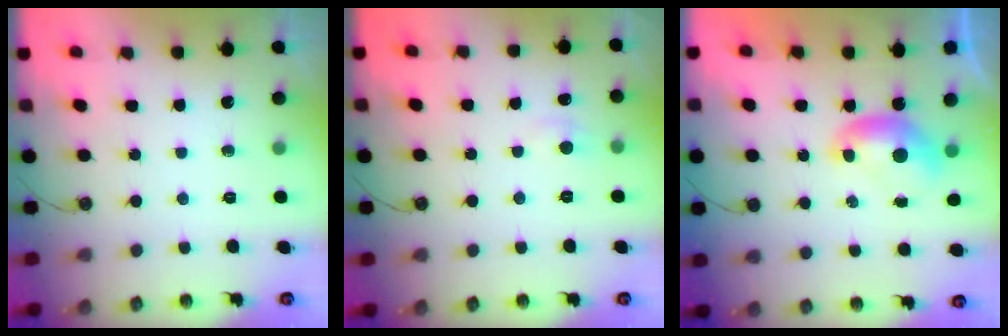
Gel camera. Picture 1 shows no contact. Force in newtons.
{"total": 1.3, "press": 1.1, "slide": 0.5}
{"total": 0.0}